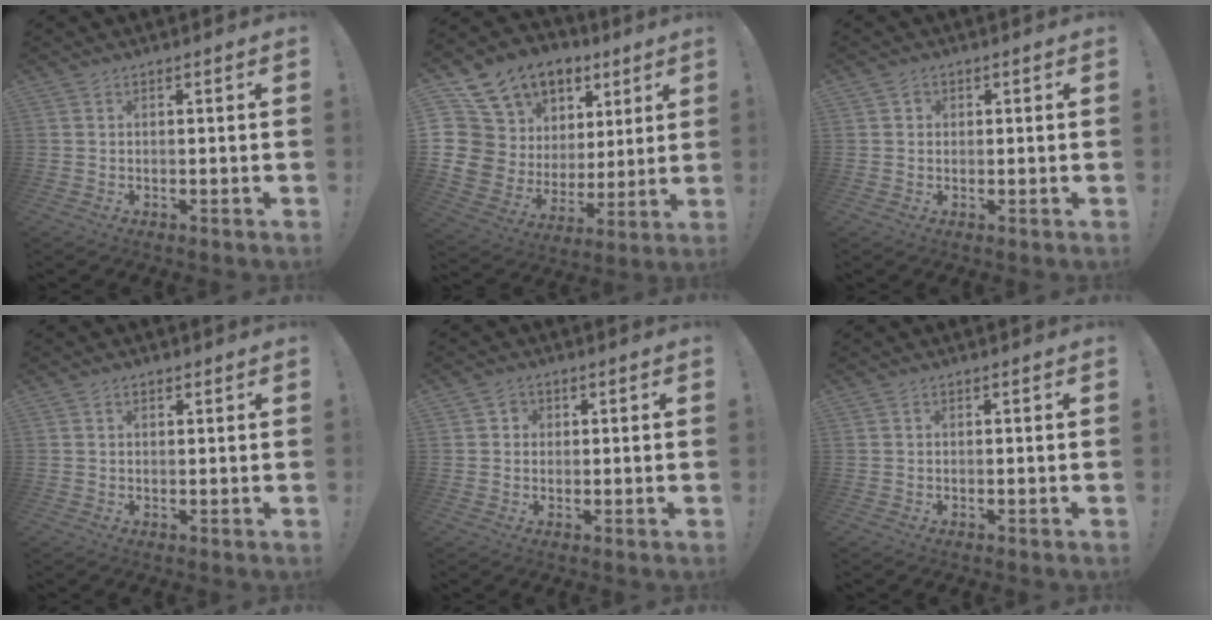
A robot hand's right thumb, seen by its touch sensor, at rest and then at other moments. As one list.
[{"total": 12.9, "force": [7.6, 9.9, 3.2], "torque": [-0.063, -0.069, 0.171]}, {"total": 1.4, "force": [0.4, 1.3, 0.3], "torque": [-0.006, 0.001, 0.007]}, {"total": 1.1, "force": [0.6, 0.8, 0.5], "torque": [-0.005, 0.001, 0.010]}, {"total": 2.6, "force": [0.5, 2.4, 0.7], "torque": [-0.007, 0.000, 0.007]}, {"total": 0.0}]